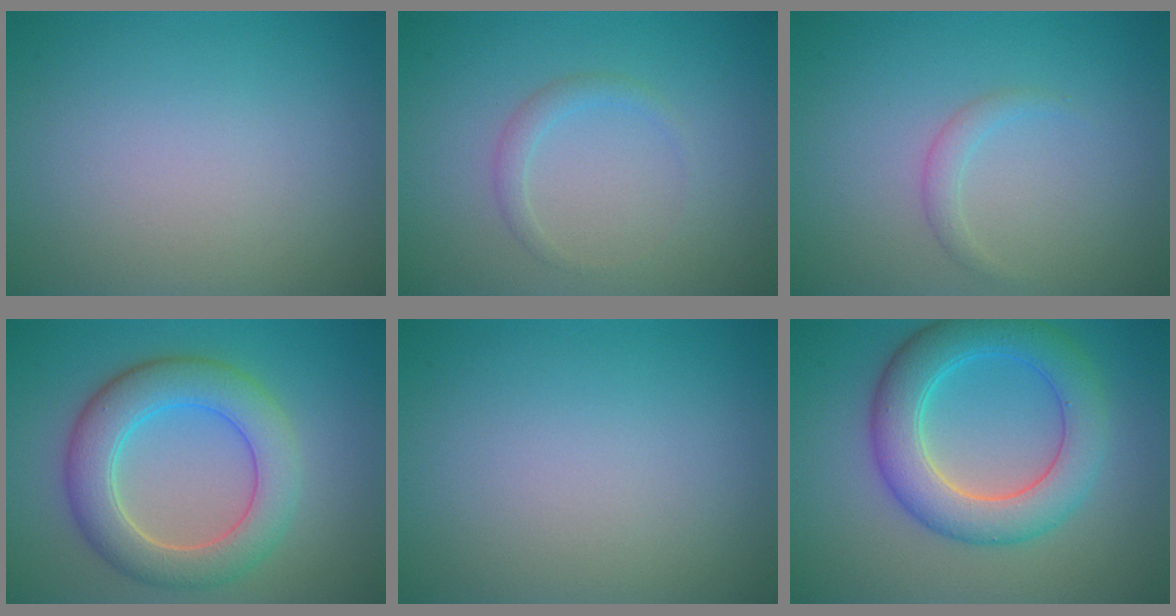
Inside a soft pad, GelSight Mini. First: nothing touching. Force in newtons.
{"total": 1.2, "press": 1.2, "slide": 0.1}
{"total": 1.1, "press": 1.1, "slide": 0.1}
{"total": 6.5, "press": 6.4, "slide": 0.6}
{"total": 0.0}
{"total": 6.7, "press": 6.7, "slide": 0.2}